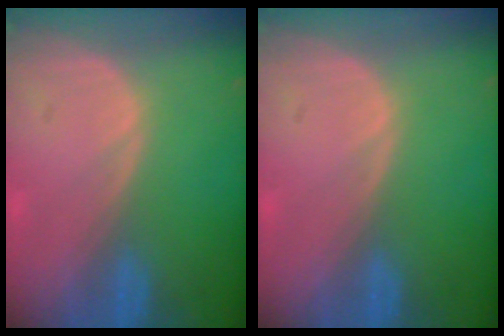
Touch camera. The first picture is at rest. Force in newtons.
{"total": 0.0}